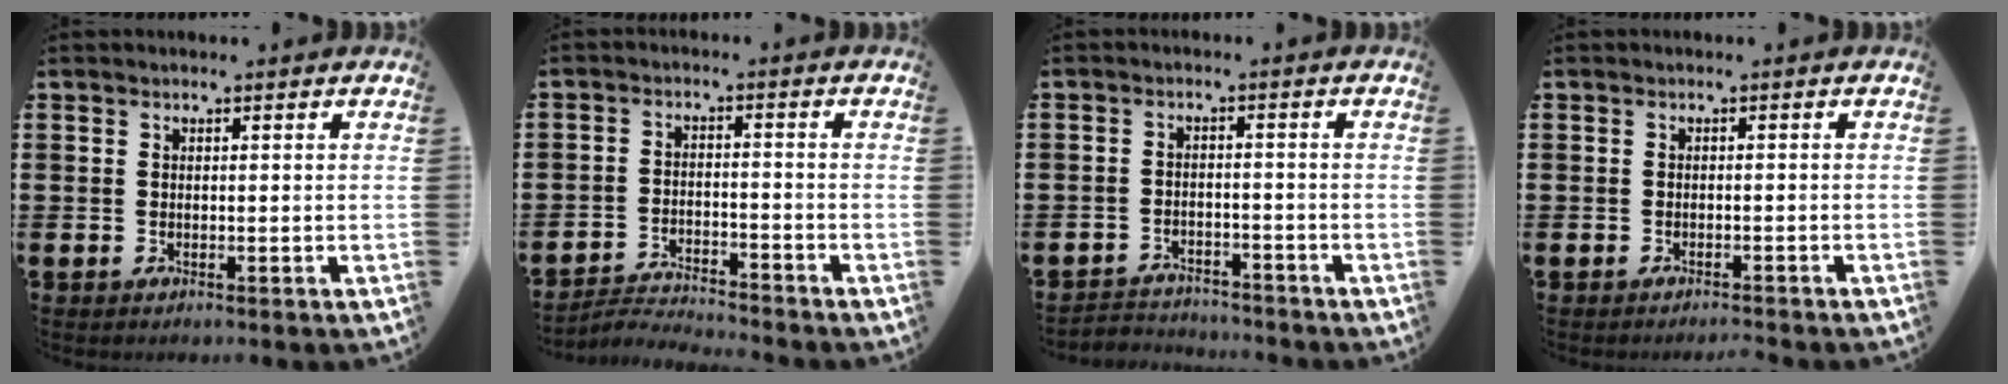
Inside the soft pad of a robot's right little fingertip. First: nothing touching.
{"total": 3.2, "force": [-3.2, 0.0, 0.0], "torque": [-0.004, 0.003, -0.068]}
{"total": 2.5, "force": [-2.5, 0.4, -0.3], "torque": [-0.003, 0.000, -0.056]}
{"total": 0.9, "force": [-0.9, -0.2, 0.1], "torque": [-0.001, 0.000, -0.018]}